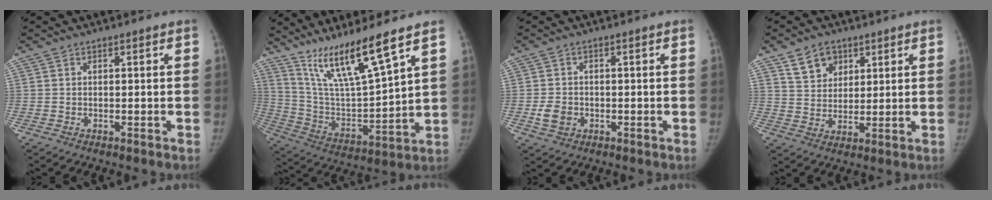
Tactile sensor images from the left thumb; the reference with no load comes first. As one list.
[{"total": 15.7, "force": [11.2, 1.2, 11.0], "torque": [-0.191, -0.066, 0.222]}, {"total": 3.7, "force": [-1.1, 3.0, 2.0], "torque": [-0.032, 0.004, -0.015]}, {"total": 7.0, "force": [4.0, 5.1, 2.6], "torque": [-0.016, -0.024, 0.077]}]